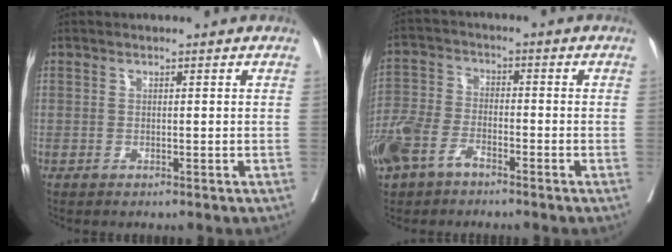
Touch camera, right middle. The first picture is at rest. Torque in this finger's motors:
{"motor_torque": [0.92, -0.86, 0.23, 0.08]}